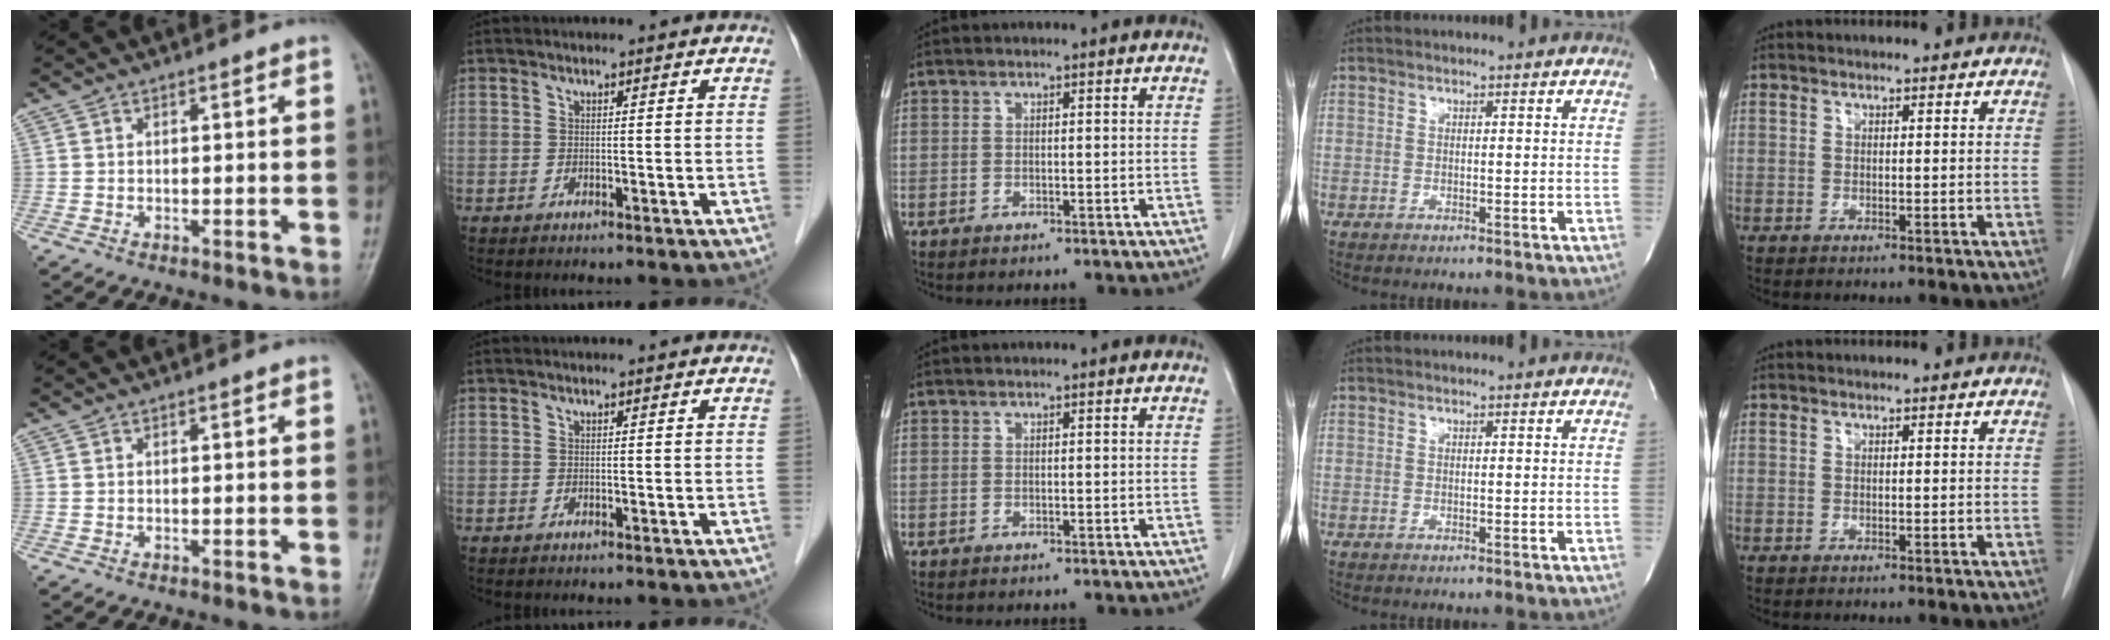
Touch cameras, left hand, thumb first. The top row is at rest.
{}